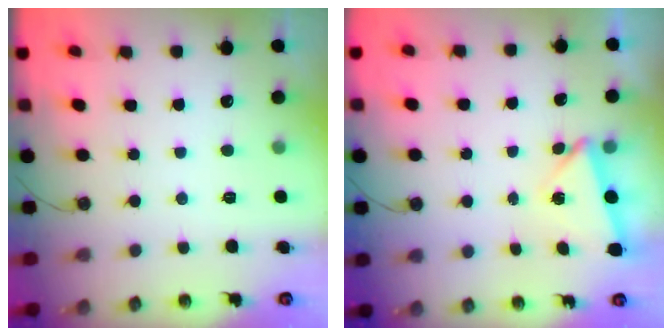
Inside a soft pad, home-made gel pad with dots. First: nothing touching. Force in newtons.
{"total": 2.9, "press": 2.6, "slide": 1.2}